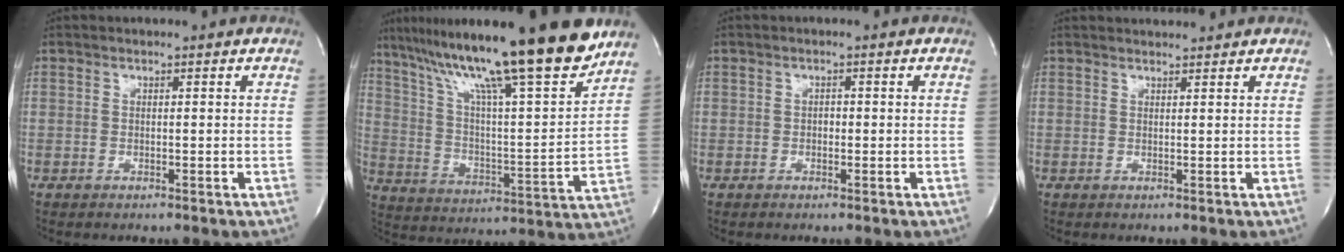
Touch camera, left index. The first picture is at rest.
{"total": 24.5, "force": [18.7, 1.1, 15.8], "torque": [-0.267, -0.004, 0.298]}
{"total": 0.9, "force": [-0.3, 0.6, 0.6], "torque": [-0.008, 0.001, -0.007]}
{"total": 3.0, "force": [3.0, 0.2, 0.4], "torque": [-0.010, 0.019, 0.042]}